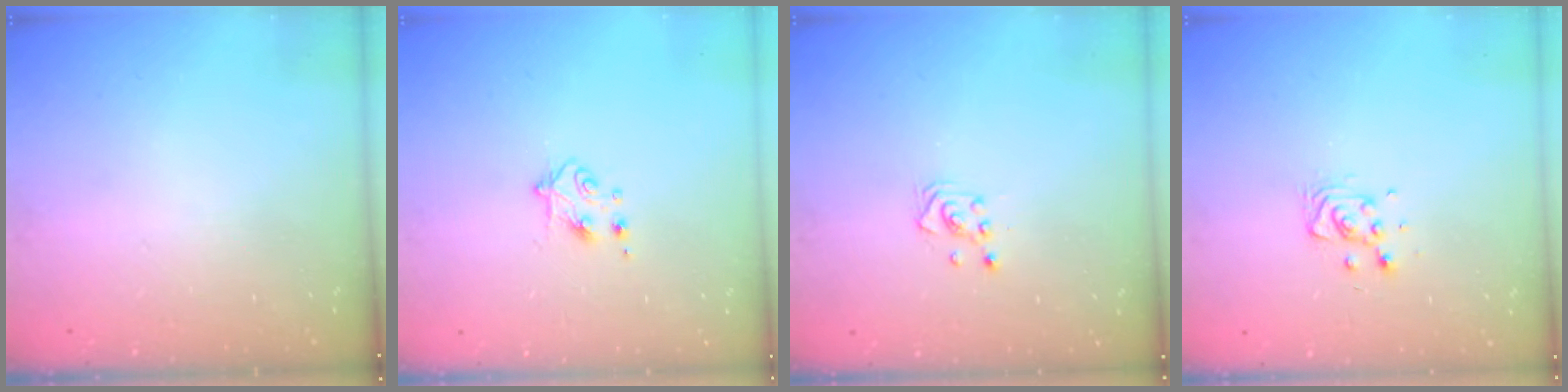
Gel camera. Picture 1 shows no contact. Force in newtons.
{"total": 4.8, "press": 4.8, "slide": 0.6}
{"total": 2.8, "press": 2.8, "slide": 0.3}
{"total": 7.3, "press": 7.1, "slide": 2.0}